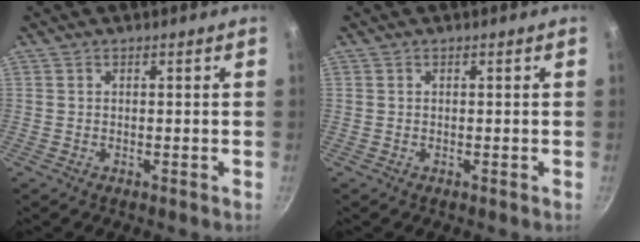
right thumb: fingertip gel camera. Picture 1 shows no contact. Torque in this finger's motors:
{"motor_torque": [0.06, 0.05, -0.09, 0.09, 0.02]}